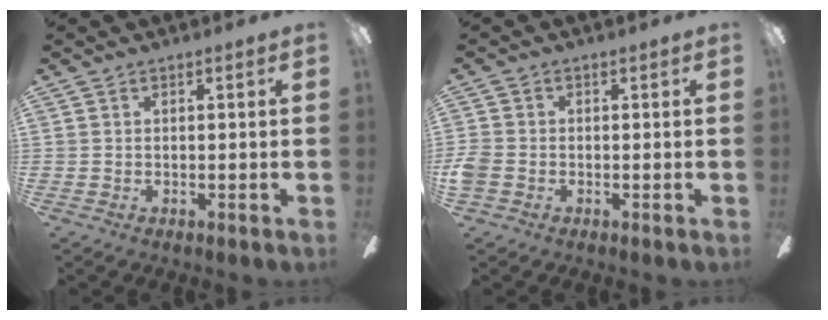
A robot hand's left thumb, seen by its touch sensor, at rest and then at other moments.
{"total": 3.2, "force": [-1.1, 2.5, 1.8], "torque": [-0.033, 0.008, -0.019]}